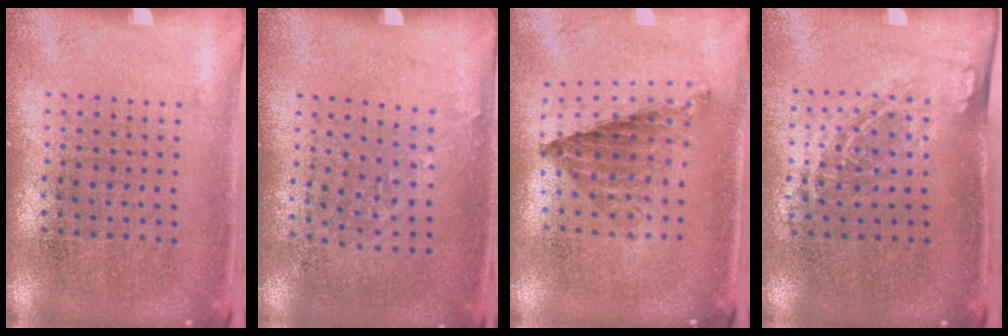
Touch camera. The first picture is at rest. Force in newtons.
{"total": 0.8, "press": 0.6, "slide": 0.6}
{"total": 0.8, "press": 0.8, "slide": 0.1}
{"total": 1.3, "press": 1.0, "slide": 0.9}